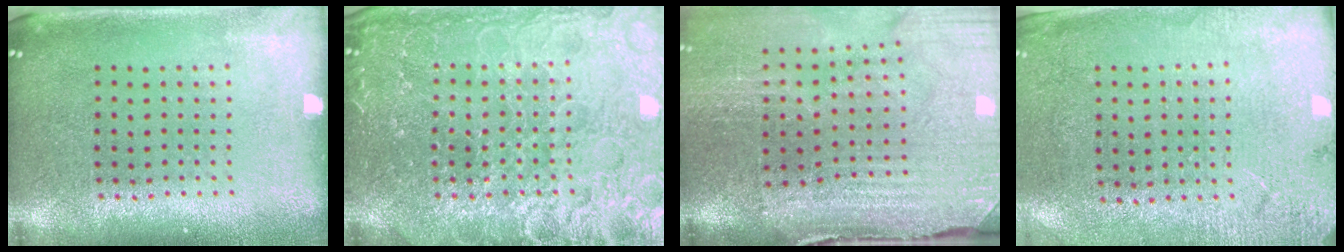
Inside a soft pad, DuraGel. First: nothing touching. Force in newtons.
{"total": 7.0, "press": 6.9, "slide": 0.8}
{"total": 4.3, "press": 3.7, "slide": 2.2}
{"total": 2.6, "press": 2.5, "slide": 0.7}